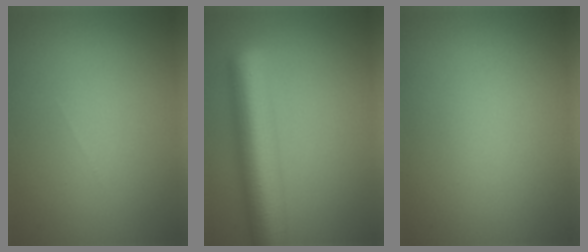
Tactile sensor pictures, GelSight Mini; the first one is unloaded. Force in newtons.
{"total": 8.8, "press": 8.8, "slide": 0.2}
{"total": 0.0}